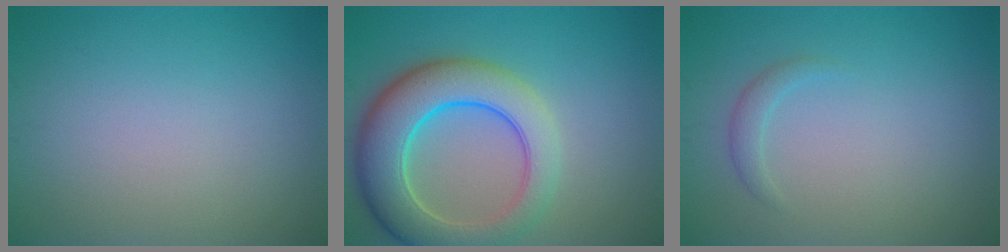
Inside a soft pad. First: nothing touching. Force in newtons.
{"total": 8.7, "press": 8.7, "slide": 0.4}
{"total": 1.2, "press": 1.2, "slide": 0.0}